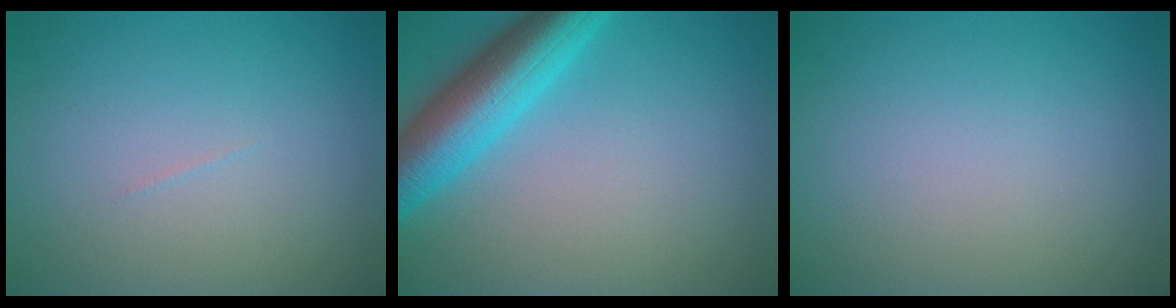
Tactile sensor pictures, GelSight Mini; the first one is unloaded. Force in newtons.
{"total": 7.2, "press": 7.2, "slide": 0.2}
{"total": 0.0}